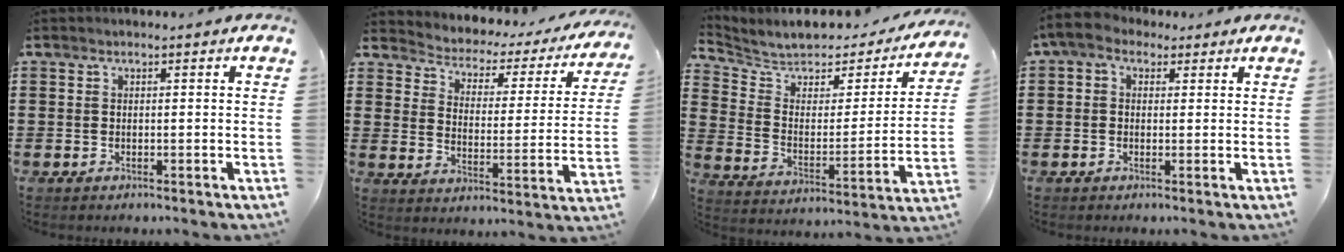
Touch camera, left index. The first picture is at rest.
{"total": 2.3, "force": [2.0, 1.0, 0.2], "torque": [-0.025, -0.026, 0.023]}
{"total": 5.6, "force": [5.1, 1.9, 1.4], "torque": [-0.062, -0.039, 0.084]}
{"total": 3.0, "force": [1.0, 1.9, 2.1], "torque": [-0.052, 0.005, 0.015]}